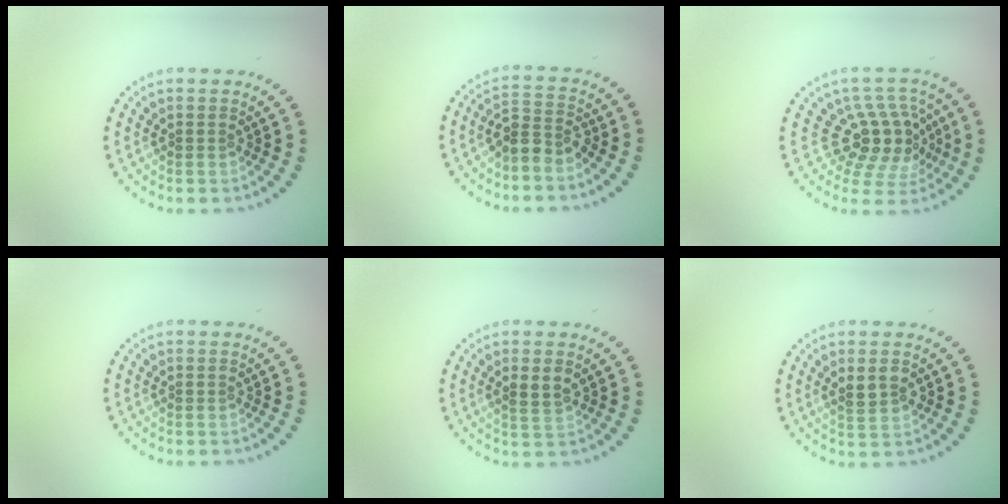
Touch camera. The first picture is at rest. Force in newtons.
{"total": 2.7, "press": 2.3, "slide": 1.4}
{"total": 4.6, "press": 3.8, "slide": 2.6}
{"total": 0.0}
{"total": 1.8, "press": 1.7, "slide": 0.5}
{"total": 2.1, "press": 2.1, "slide": 0.4}